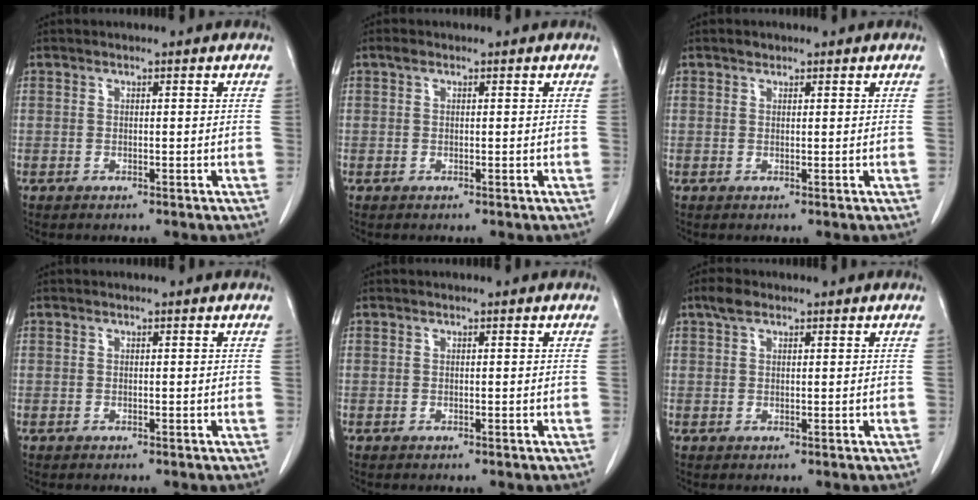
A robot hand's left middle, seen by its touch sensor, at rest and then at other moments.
{"total": 0.7, "force": [0.4, 0.4, 0.4], "torque": [-0.008, 0.008, 0.006]}
{"total": 0.8, "force": [0.6, 0.4, 0.1], "torque": [-0.001, -0.001, 0.008]}
{"total": 0.0}
{"total": 0.0}
{"total": 2.1, "force": [1.4, 1.1, 1.2], "torque": [-0.027, 0.012, 0.027]}